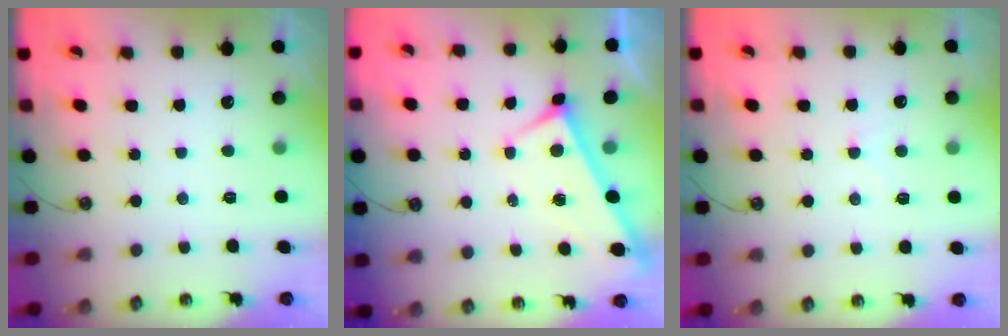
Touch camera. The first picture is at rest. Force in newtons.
{"total": 4.5, "press": 4.5, "slide": 0.2}
{"total": 0.0}